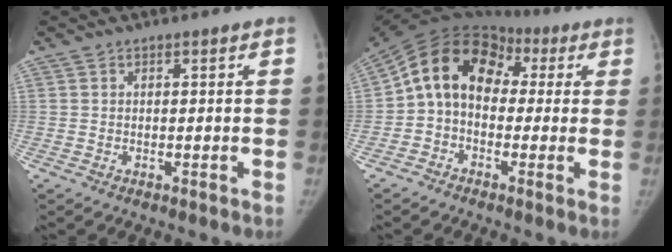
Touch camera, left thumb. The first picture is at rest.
{"total": 14.9, "force": [1.6, 11.3, 9.5], "torque": [-0.138, 0.051, 0.015]}